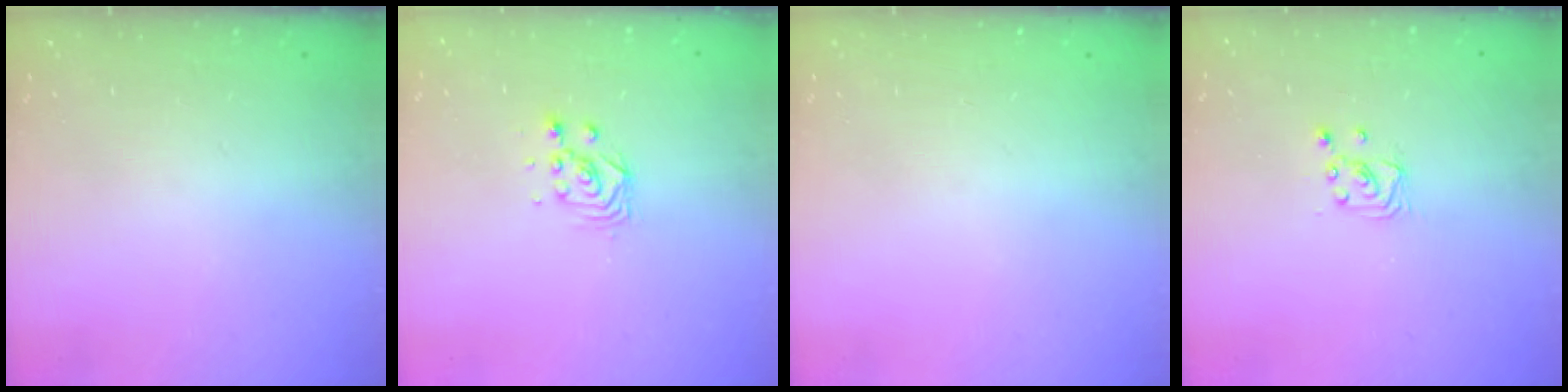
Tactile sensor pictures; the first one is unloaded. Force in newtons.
{"total": 3.0, "press": 3.0, "slide": 0.0}
{"total": 0.0}
{"total": 2.5, "press": 2.5, "slide": 0.2}